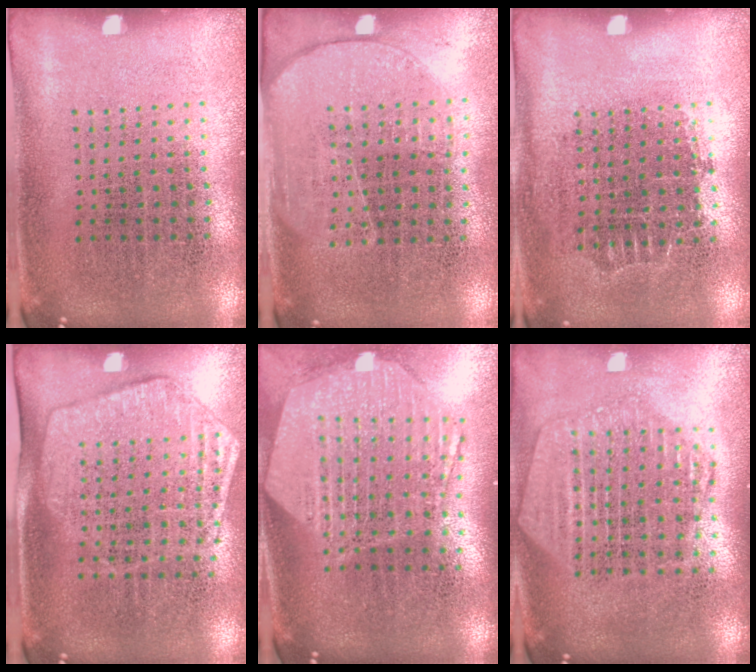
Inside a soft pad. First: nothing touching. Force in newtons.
{"total": 1.9, "press": 1.5, "slide": 1.1}
{"total": 0.7, "press": 0.7, "slide": 0.2}
{"total": 1.8, "press": 1.5, "slide": 0.8}
{"total": 3.0, "press": 2.3, "slide": 1.9}
{"total": 2.3, "press": 2.0, "slide": 1.0}